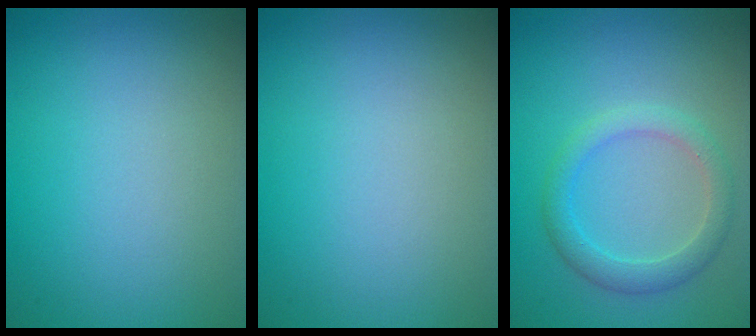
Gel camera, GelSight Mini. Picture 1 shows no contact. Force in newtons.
{"total": 0.0}
{"total": 2.8, "press": 2.8, "slide": 0.1}